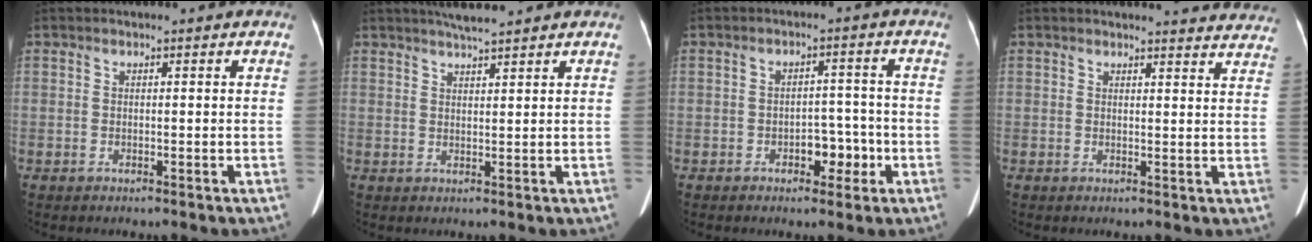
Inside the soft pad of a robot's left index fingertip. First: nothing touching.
{"total": 4.9, "force": [4.3, 0.3, 2.4], "torque": [-0.038, 0.019, 0.071]}
{"total": 4.1, "force": [-1.9, 2.4, 2.7], "torque": [-0.031, 0.013, -0.026]}
{"total": 11.8, "force": [11.6, 1.6, 1.6], "torque": [0.014, -0.049, 0.094]}